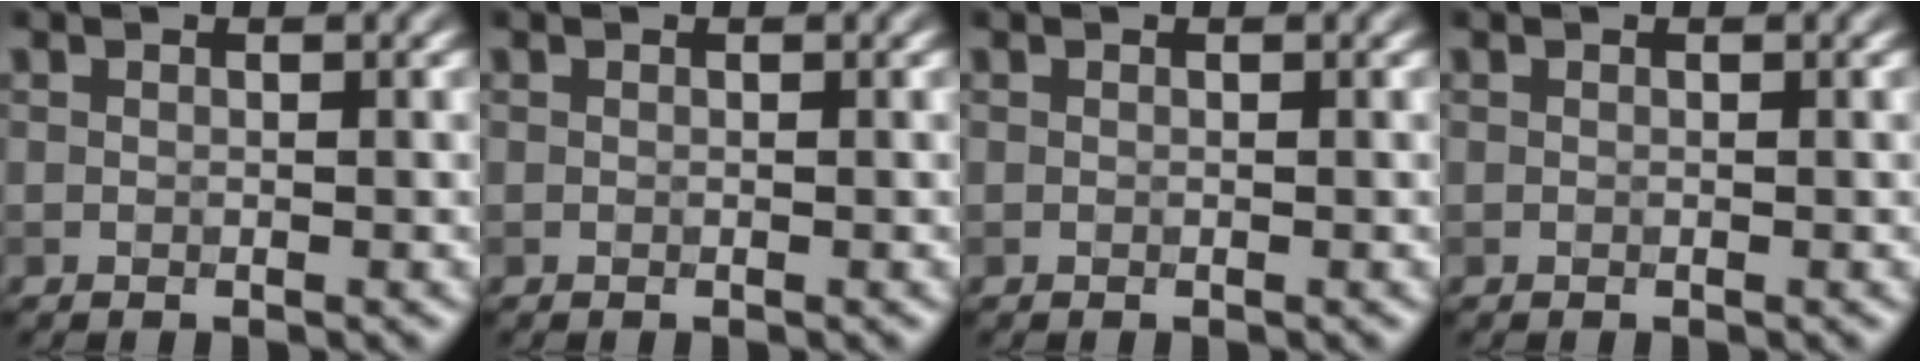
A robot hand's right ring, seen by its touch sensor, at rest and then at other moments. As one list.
[{"total": 0.0}, {"total": 0.0}, {"total": 0.0}]